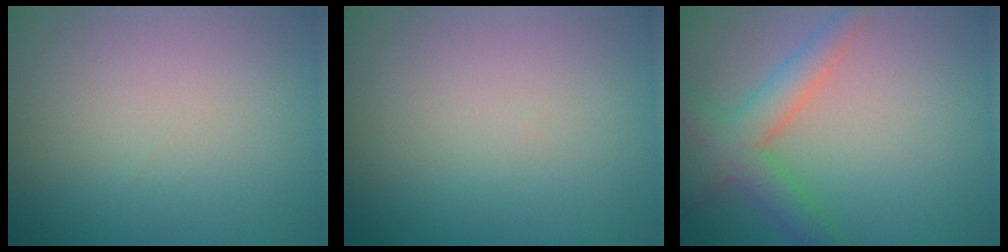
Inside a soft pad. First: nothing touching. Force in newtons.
{"total": 0.0}
{"total": 4.1, "press": 4.1, "slide": 0.2}